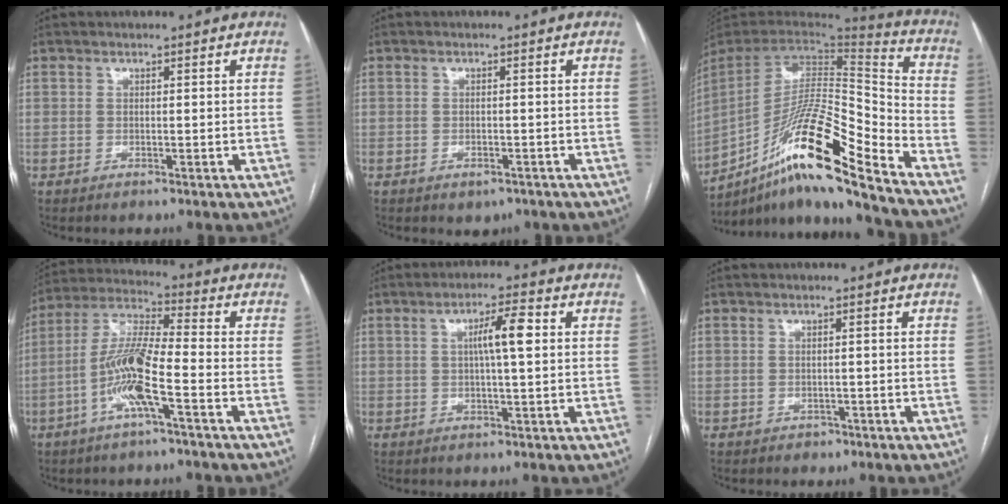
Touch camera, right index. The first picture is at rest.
{"total": 2.2, "force": [-1.3, 1.4, 1.0], "torque": [-0.010, 0.001, -0.007]}
{"total": 21.0, "force": [-14.4, 0.7, 15.3], "torque": [-0.277, 0.000, -0.262]}
{"total": 10.7, "force": [-3.9, 0.8, 10.0], "torque": [-0.211, 0.008, -0.081]}
{"total": 5.6, "force": [1.0, 0.4, 5.5], "torque": [-0.095, 0.011, 0.015]}
{"total": 1.3, "force": [-0.8, 1.0, 0.2], "torque": [-0.002, 0.003, -0.010]}